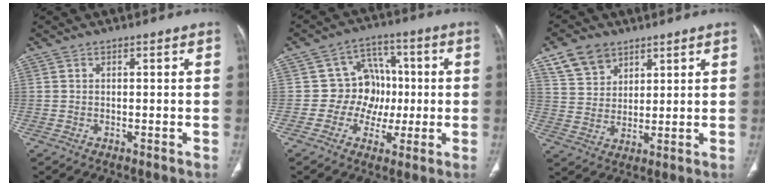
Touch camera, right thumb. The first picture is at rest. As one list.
[{"total": 8.9, "force": [-0.4, 8.1, 3.6], "torque": [0.010, 0.024, -0.014]}, {"total": 7.9, "force": [5.1, 5.3, 3.0], "torque": [-0.035, -0.021, 0.104]}]